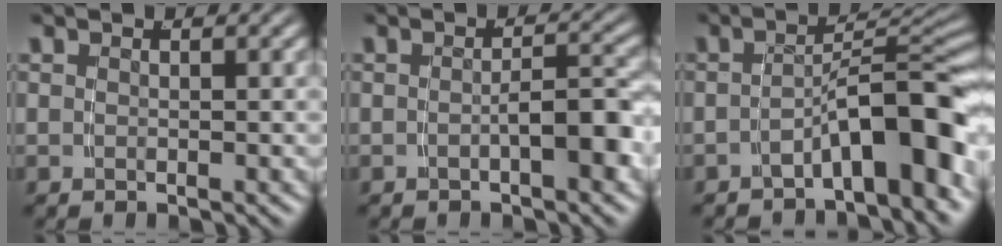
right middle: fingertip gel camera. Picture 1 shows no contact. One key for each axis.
{"total": 3.2, "fx": -1.6, "fy": 0.5, "fz": 2.7, "tx": -0.028, "ty": 0.003, "tz": -0.023}
{"total": 8.1, "fx": -4.6, "fy": 2.2, "fz": 6.3, "tx": -0.075, "ty": 0.006, "tz": -0.069}